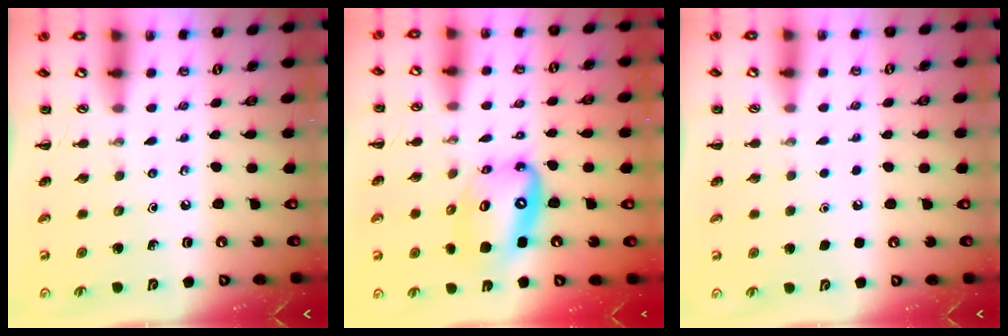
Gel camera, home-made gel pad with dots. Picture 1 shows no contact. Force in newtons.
{"total": 12.7, "press": 12.2, "slide": 3.6}
{"total": 1.8, "press": 1.8, "slide": 0.1}